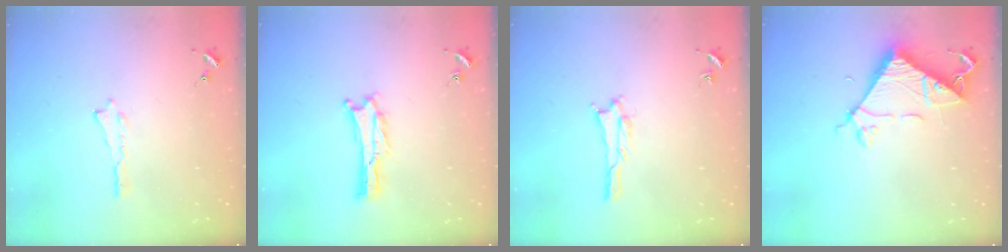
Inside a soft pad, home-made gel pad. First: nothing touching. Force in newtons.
{"total": 0.0}
{"total": 1.7, "press": 1.7, "slide": 0.2}
{"total": 8.3, "press": 8.3, "slide": 0.8}